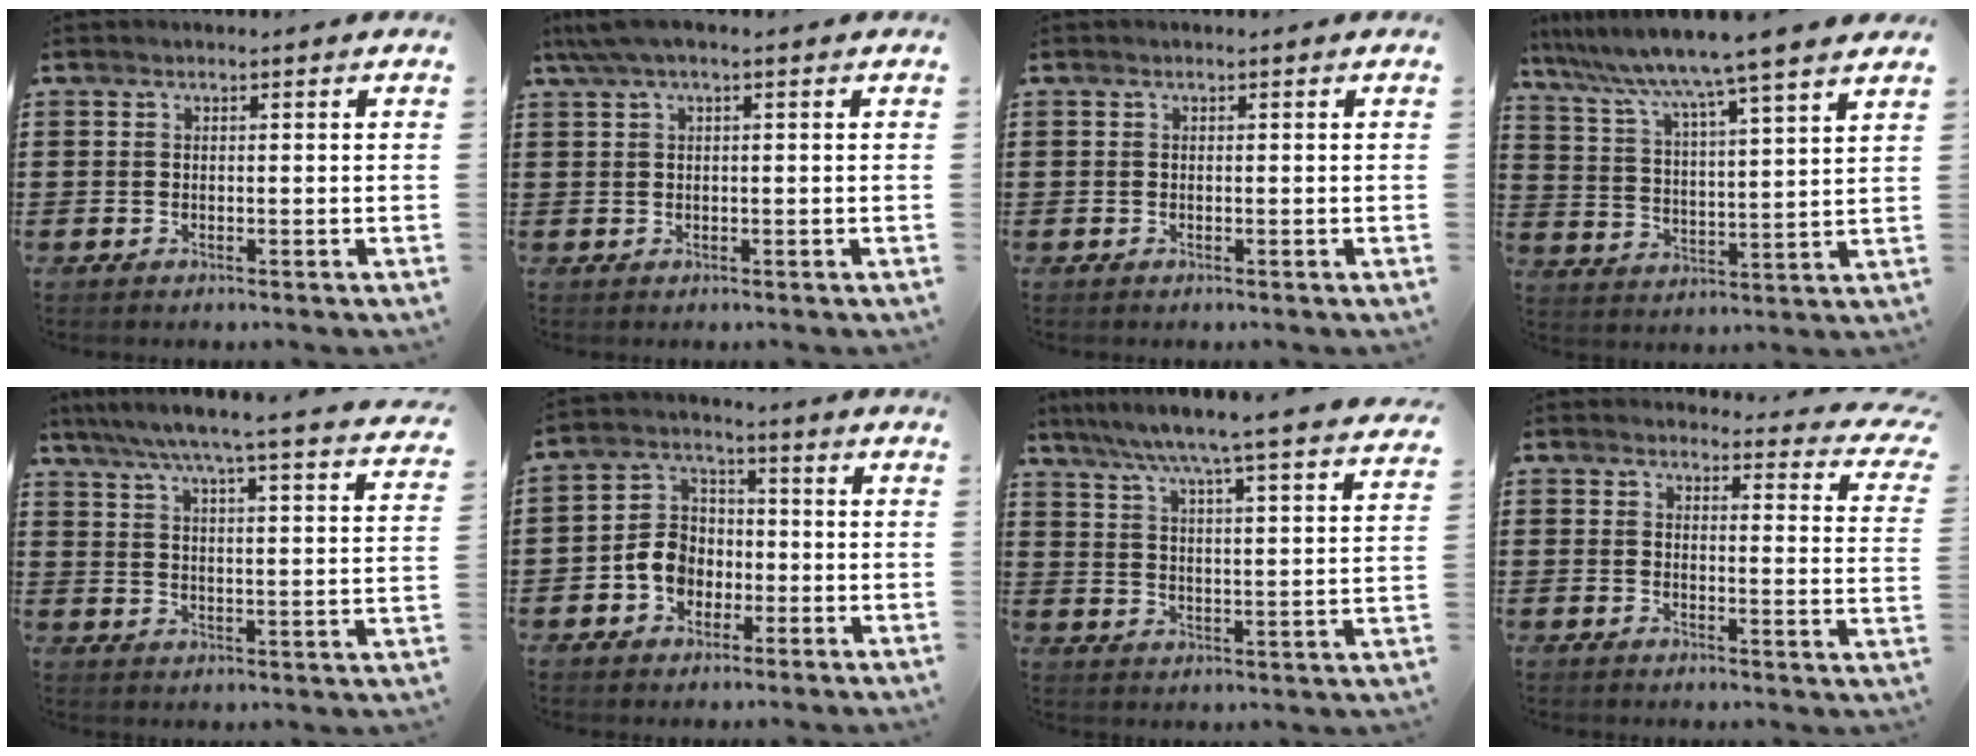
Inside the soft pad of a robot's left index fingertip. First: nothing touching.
{"total": 2.5, "force": [0.5, 0.4, 2.4], "torque": [-0.052, -0.003, 0.007]}
{"total": 0.0}
{"total": 7.1, "force": [6.2, -1.8, 3.0], "torque": [-0.085, -0.053, 0.094]}
{"total": 6.2, "force": [5.3, -0.7, 3.1], "torque": [-0.083, -0.042, 0.084]}
{"total": 6.6, "force": [-2.3, 5.4, 2.9], "torque": [-0.081, 0.013, -0.049]}
{"total": 6.1, "force": [5.3, -1.3, 2.7], "torque": [-0.075, -0.047, 0.081]}
{"total": 3.3, "force": [3.2, 0.4, 1.0], "torque": [-0.018, -0.021, 0.053]}